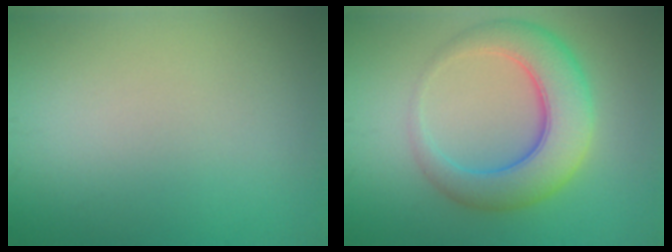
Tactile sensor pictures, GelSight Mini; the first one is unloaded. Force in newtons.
{"total": 6.8, "press": 6.8, "slide": 0.1}